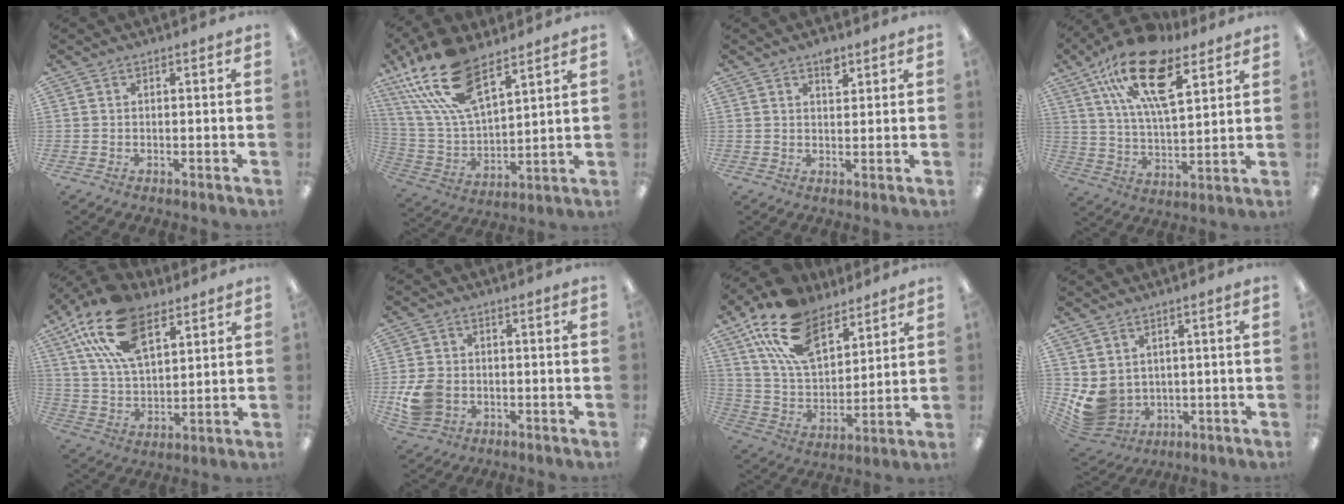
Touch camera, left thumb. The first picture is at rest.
{"total": 21.0, "force": [13.2, 9.4, 13.4], "torque": [-0.304, -0.057, 0.234]}
{"total": 3.7, "force": [2.6, 1.9, 2.0], "torque": [-0.011, -0.014, 0.040]}
{"total": 20.7, "force": [11.6, 8.7, 14.7], "torque": [-0.261, -0.047, 0.198]}
{"total": 18.6, "force": [10.1, 9.7, 12.2], "torque": [-0.244, -0.024, 0.182]}
{"total": 8.4, "force": [-2.3, 6.7, 4.5], "torque": [-0.081, 0.009, -0.039]}
{"total": 19.0, "force": [12.6, 9.7, 10.4], "torque": [-0.211, -0.049, 0.234]}
{"total": 6.8, "force": [0.8, 6.2, 2.6], "torque": [-0.084, -0.026, 0.022]}